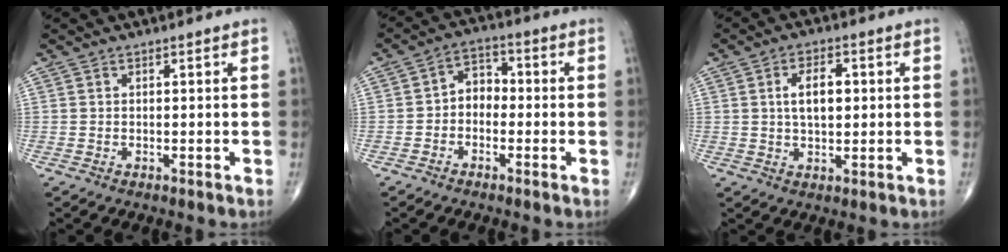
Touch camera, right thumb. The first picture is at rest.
{"total": 5.1, "force": [-1.1, 3.9, 3.1], "torque": [-0.025, 0.025, -0.037]}
{"total": 6.4, "force": [1.0, 3.5, 5.3], "torque": [-0.079, 0.003, 0.014]}